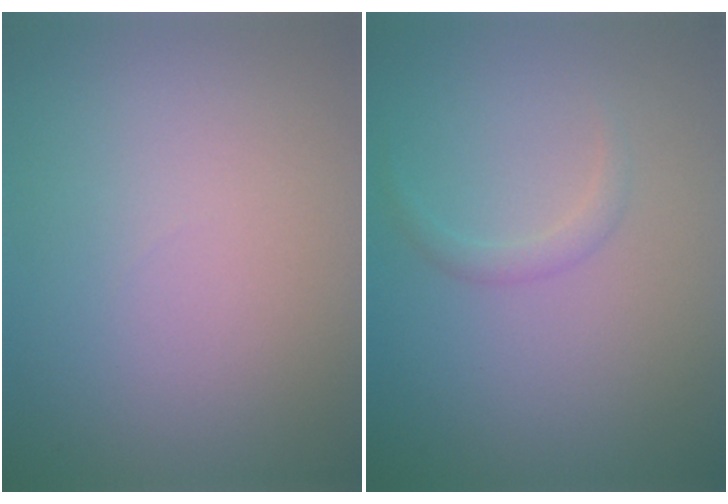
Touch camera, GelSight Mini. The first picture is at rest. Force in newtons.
{"total": 1.0, "press": 1.0, "slide": 0.1}